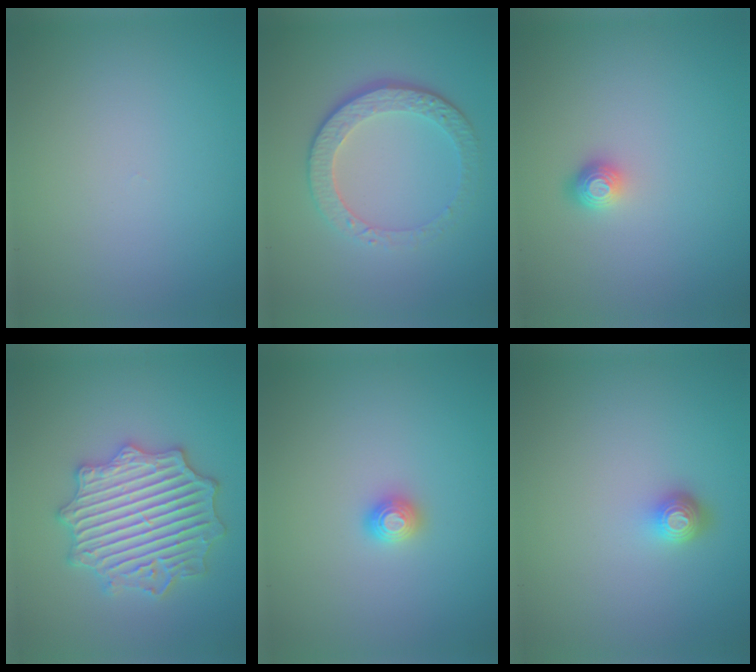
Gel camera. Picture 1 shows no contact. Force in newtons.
{"total": 4.6, "press": 3.4, "slide": 3.2}
{"total": 1.2, "press": 1.0, "slide": 0.7}
{"total": 6.2, "press": 6.1, "slide": 1.0}
{"total": 1.2, "press": 1.2, "slide": 0.1}
{"total": 1.7, "press": 1.3, "slide": 1.1}